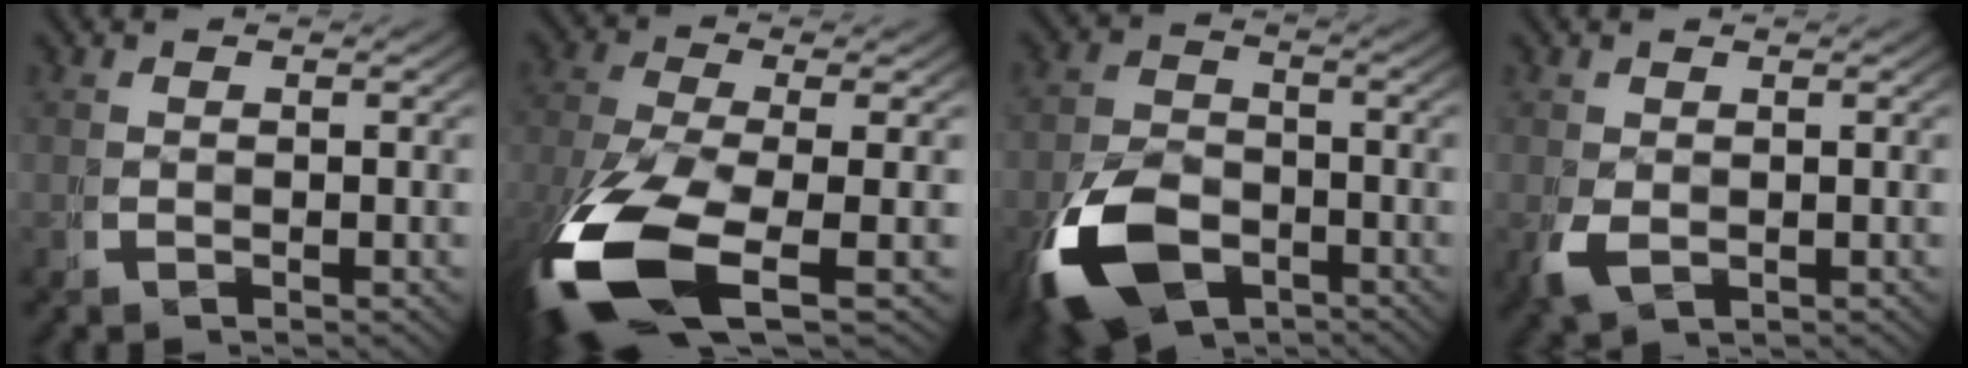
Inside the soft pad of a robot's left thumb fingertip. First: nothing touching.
{"total": 12.4, "force": [-4.5, 6.3, 9.7], "torque": [-0.229, -0.048, -0.046]}
{"total": 9.2, "force": [-4.5, 6.0, 5.4], "torque": [-0.120, -0.044, -0.057]}
{"total": 1.8, "force": [-0.6, 1.4, 1.1], "torque": [-0.035, -0.017, 0.004]}